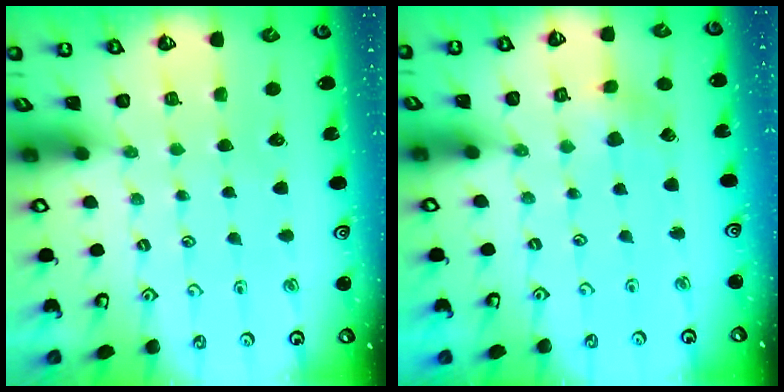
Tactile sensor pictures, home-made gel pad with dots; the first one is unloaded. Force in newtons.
{"total": 2.1, "press": 2.1, "slide": 0.2}